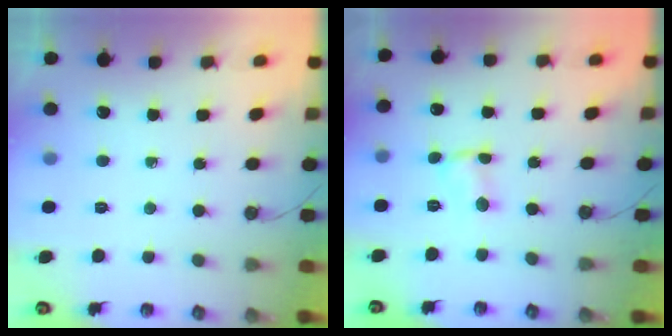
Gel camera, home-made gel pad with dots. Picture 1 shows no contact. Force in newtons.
{"total": 1.9, "press": 1.9, "slide": 0.3}